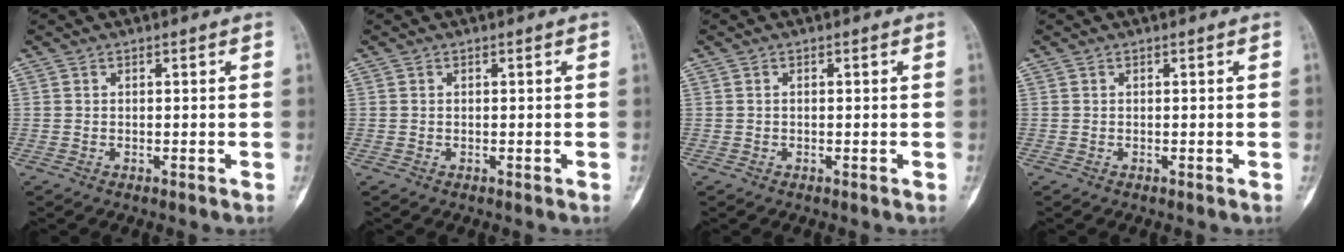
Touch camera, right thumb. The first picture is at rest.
{"total": 0.0}
{"total": 0.0}
{"total": 0.0}